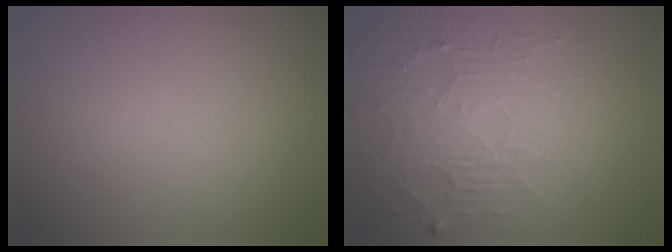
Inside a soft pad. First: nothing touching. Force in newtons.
{"total": 4.1, "press": 3.4, "slide": 2.3}